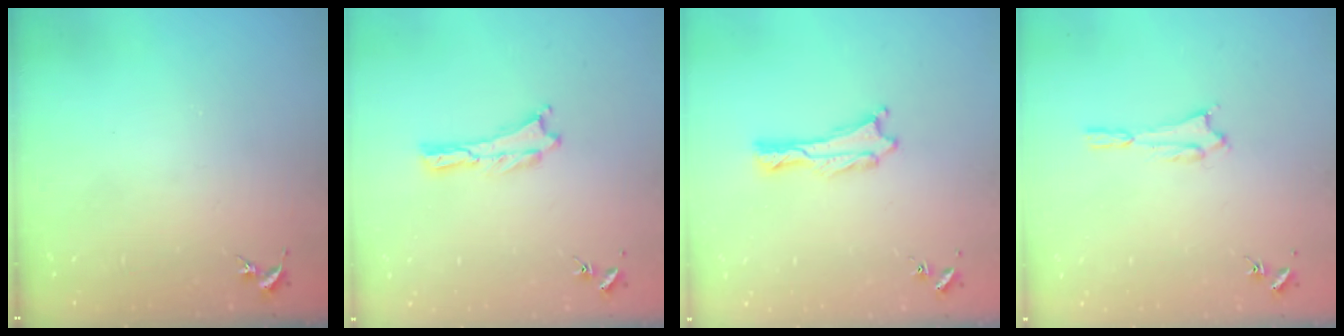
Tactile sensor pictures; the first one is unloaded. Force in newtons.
{"total": 0.0}
{"total": 0.0}
{"total": 1.6, "press": 1.6, "slide": 0.1}